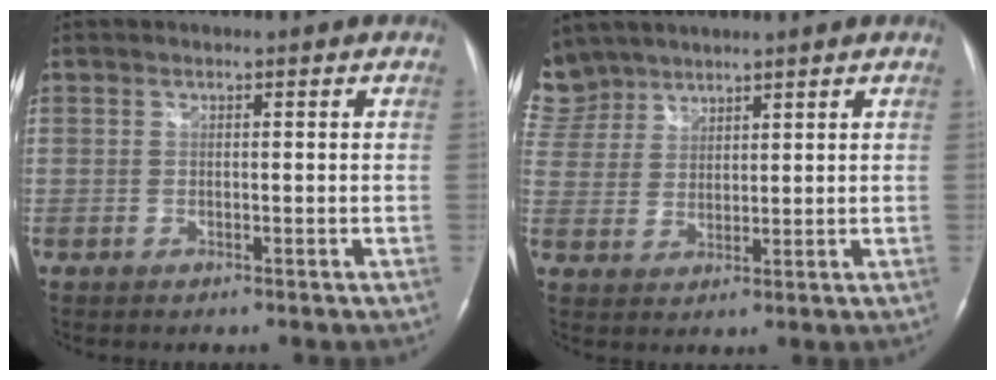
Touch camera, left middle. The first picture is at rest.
{"total": 8.8, "force": [7.3, 4.8, 0.6], "torque": [-0.034, 0.015, 0.159]}